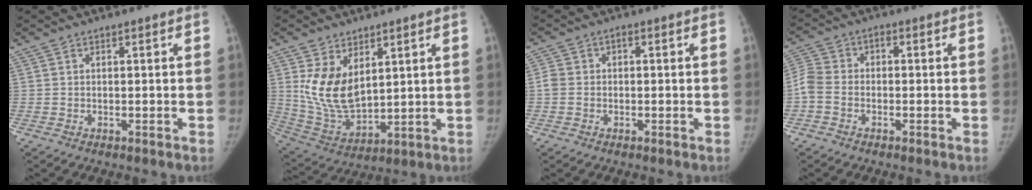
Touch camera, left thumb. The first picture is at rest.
{"total": 11.8, "force": [4.3, 6.9, 8.6], "torque": [-0.145, -0.031, 0.106]}
{"total": 2.5, "force": [-0.4, 2.0, 1.5], "torque": [-0.028, 0.008, -0.012]}
{"total": 5.1, "force": [-1.8, 3.4, 3.3], "torque": [-0.077, 0.021, -0.047]}